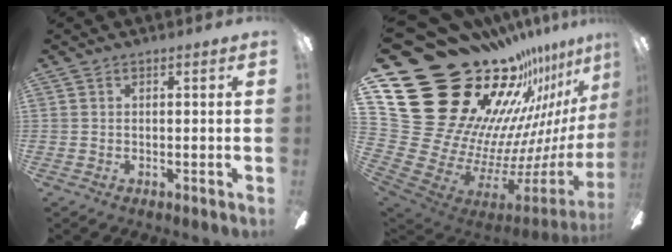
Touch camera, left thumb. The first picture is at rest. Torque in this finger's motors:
{"motor_torque": [2.24, 2.24, 0.91, -1.86, 0.21]}